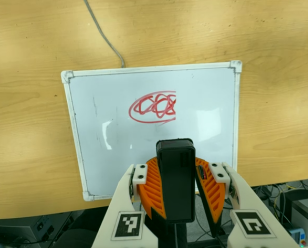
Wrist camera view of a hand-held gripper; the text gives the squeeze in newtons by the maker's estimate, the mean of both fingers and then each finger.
{"total": 9.3, "left": 9.6, "right": 9.0}